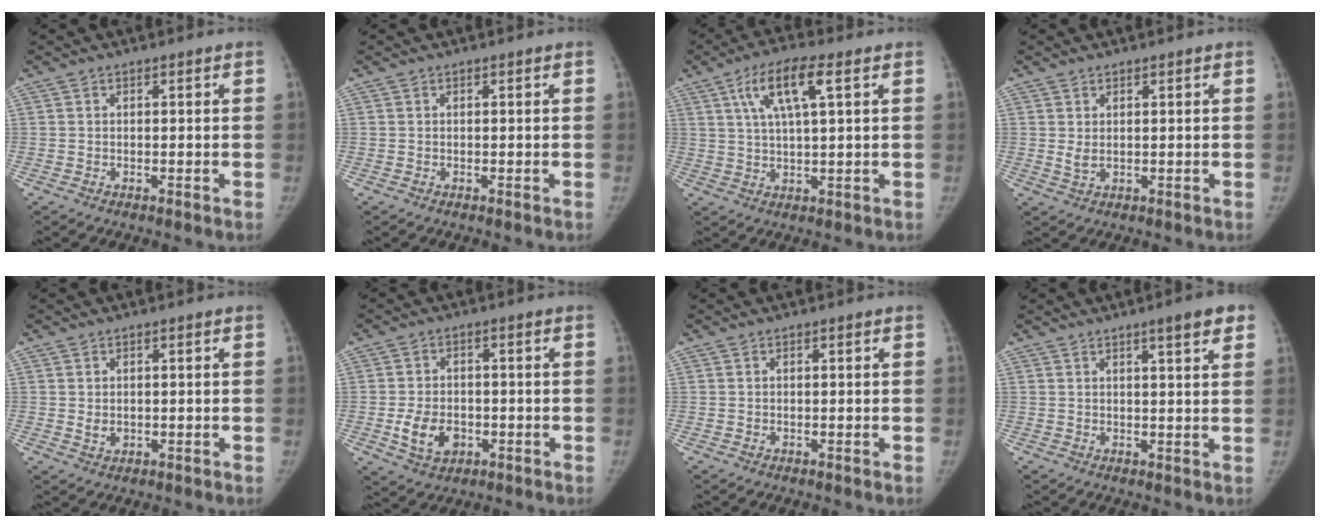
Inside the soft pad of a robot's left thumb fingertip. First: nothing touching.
{"total": 0.0}
{"total": 9.9, "force": [3.9, 2.5, 8.8], "torque": [-0.173, 0.004, 0.072]}
{"total": 1.6, "force": [0.3, 1.0, 1.3], "torque": [-0.021, -0.002, 0.010]}
{"total": 1.9, "force": [0.0, 1.5, 1.1], "torque": [-0.012, -0.001, 0.004]}
{"total": 7.2, "force": [-2.1, 5.1, 4.5], "torque": [-0.070, 0.007, -0.030]}
{"total": 0.0}
{"total": 5.6, "force": [3.3, 0.8, 4.5], "torque": [-0.052, -0.012, 0.042]}